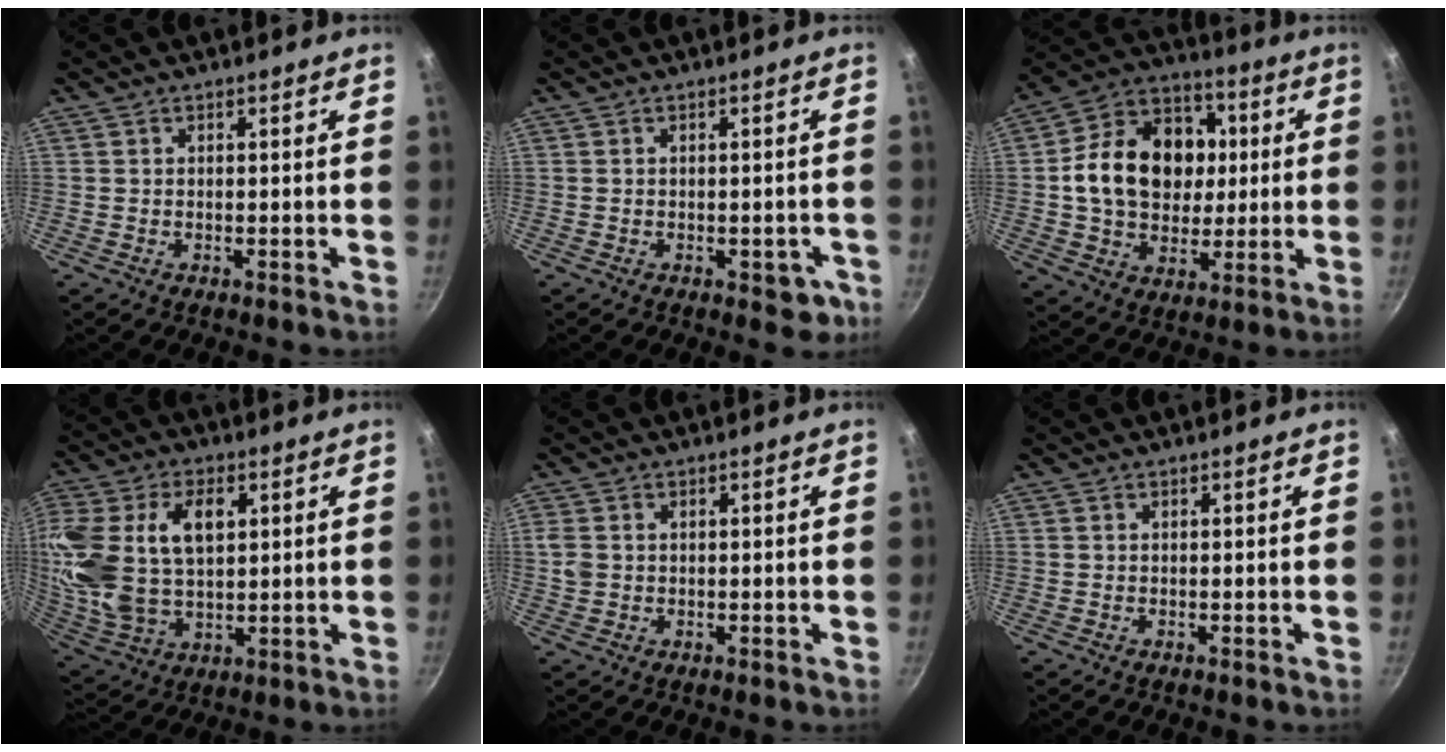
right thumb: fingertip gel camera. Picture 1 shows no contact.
{"total": 4.1, "force": [-1.6, 2.4, 3.0], "torque": [-0.014, 0.013, -0.011]}
{"total": 20.2, "force": [1.9, 15.7, 12.6], "torque": [-0.175, 0.026, 0.025]}
{"total": 22.6, "force": [5.6, 14.3, 16.5], "torque": [-0.353, -0.004, 0.110]}
{"total": 3.0, "force": [0.3, 2.5, 1.6], "torque": [-0.029, 0.002, 0.007]}
{"total": 0.0}